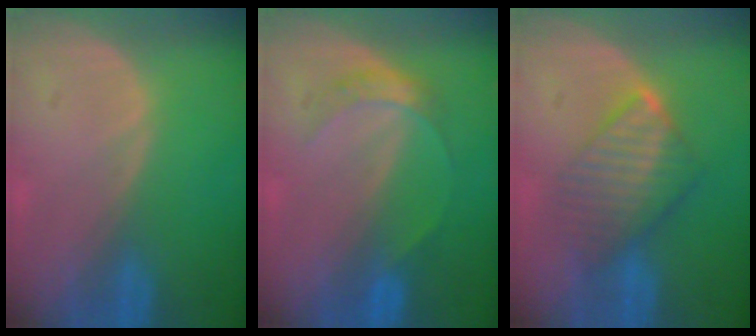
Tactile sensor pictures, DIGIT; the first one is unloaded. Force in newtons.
{"total": 3.5, "press": 3.5, "slide": 0.4}
{"total": 6.4, "press": 6.4, "slide": 0.8}